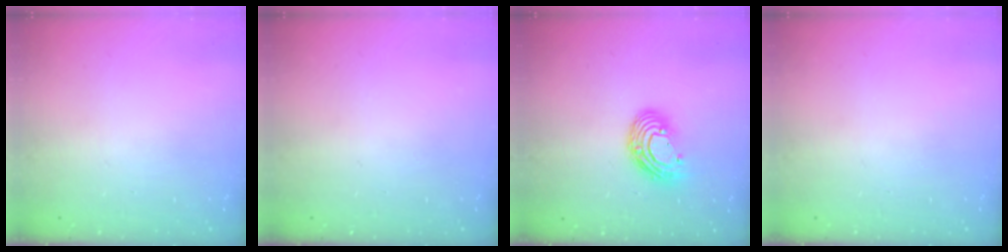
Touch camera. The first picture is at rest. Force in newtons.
{"total": 0.0}
{"total": 11.4, "press": 11.4, "slide": 0.8}
{"total": 0.0}